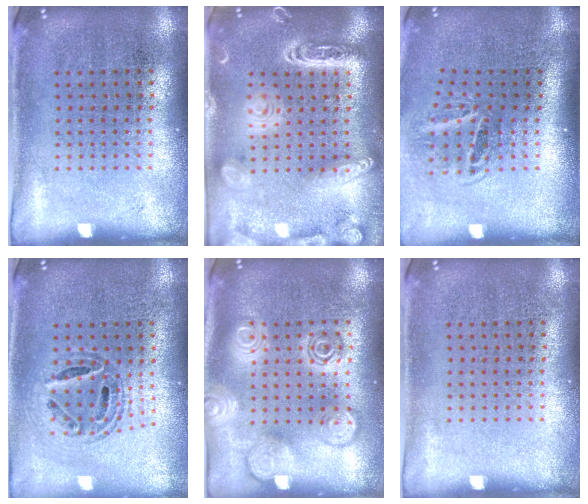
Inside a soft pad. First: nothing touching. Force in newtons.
{"total": 3.9, "press": 3.9, "slide": 0.3}
{"total": 1.8, "press": 1.2, "slide": 1.3}
{"total": 0.8, "press": 0.8, "slide": 0.1}
{"total": 2.7, "press": 2.7, "slide": 0.3}
{"total": 0.0}